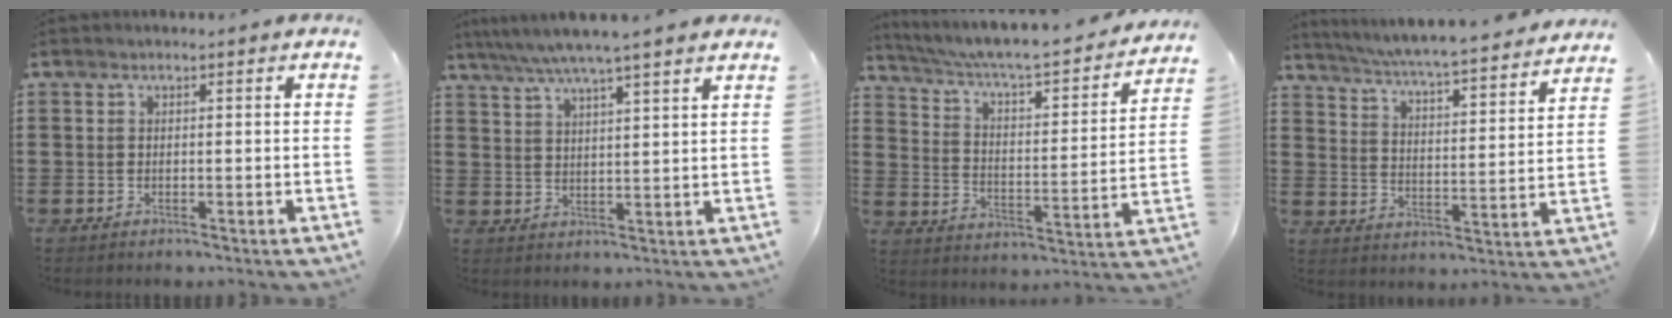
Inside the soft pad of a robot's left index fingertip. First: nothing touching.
{"total": 5.4, "force": [4.6, -0.6, 2.8], "torque": [-0.069, -0.020, 0.080]}
{"total": 4.7, "force": [4.1, 0.3, 2.3], "torque": [-0.068, -0.044, 0.059]}
{"total": 4.6, "force": [4.4, -0.8, 1.4], "torque": [-0.051, -0.044, 0.066]}